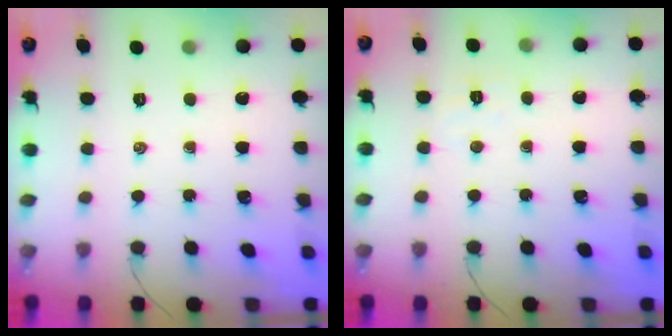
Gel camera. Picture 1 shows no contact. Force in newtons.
{"total": 3.8, "press": 3.7, "slide": 0.8}